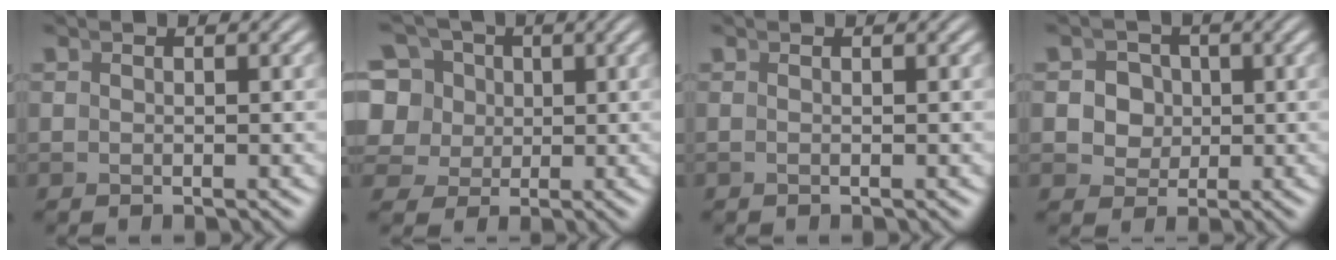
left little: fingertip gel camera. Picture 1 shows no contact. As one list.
[{"total": 12.2, "force": [2.0, 10.8, 5.4], "torque": [-0.126, -0.025, 0.029]}, {"total": 0.0}, {"total": 6.9, "force": [0.3, 6.5, 2.4], "torque": [-0.057, -0.018, 0.002]}]